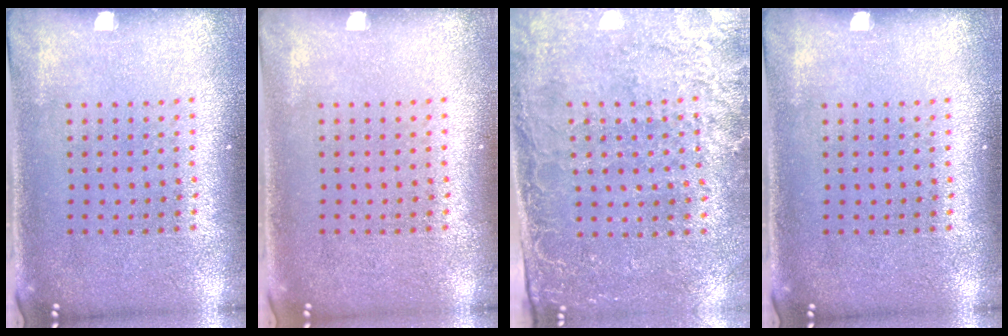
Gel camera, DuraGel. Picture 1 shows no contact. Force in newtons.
{"total": 0.0}
{"total": 2.7, "press": 2.4, "slide": 1.2}
{"total": 0.0}